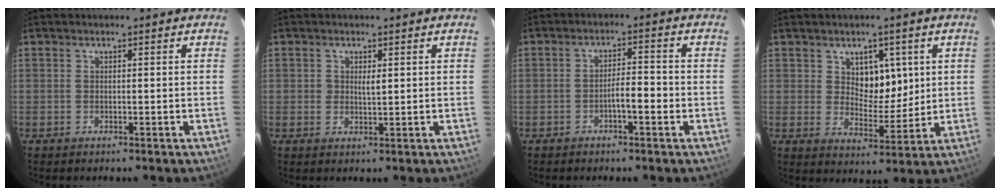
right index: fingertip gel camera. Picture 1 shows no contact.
{"total": 1.7, "force": [0.5, 0.9, 1.3], "torque": [-0.021, -0.002, 0.009]}
{"total": 4.0, "force": [-1.5, 0.8, 3.6], "torque": [-0.055, 0.010, -0.026]}
{"total": 6.6, "force": [2.4, 3.8, 4.8], "torque": [-0.068, 0.003, 0.045]}